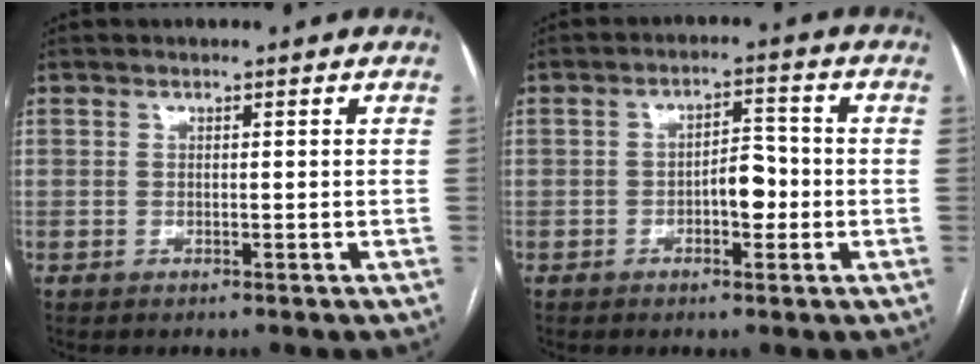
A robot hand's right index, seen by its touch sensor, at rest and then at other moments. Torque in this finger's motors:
{"motor_torque": [0.78, 0.00, 0.19, 0.06]}